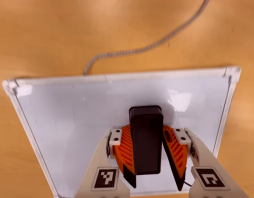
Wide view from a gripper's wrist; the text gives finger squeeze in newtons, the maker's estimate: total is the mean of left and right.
{"total": 13.3, "left": 15.7, "right": 10.9}